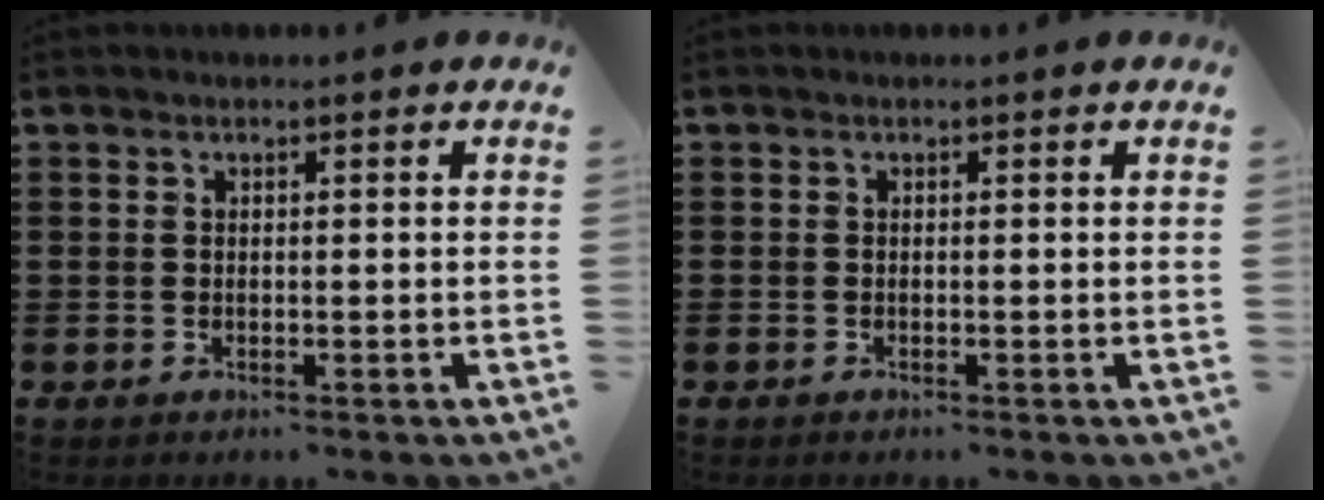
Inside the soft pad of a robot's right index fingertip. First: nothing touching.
{"total": 0.0}